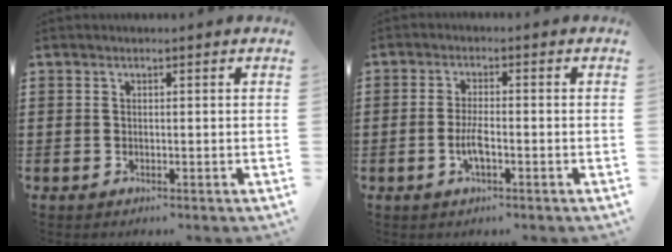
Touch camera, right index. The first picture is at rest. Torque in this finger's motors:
{"motor_torque": [1.62, 0.52, 0.05, 0.02]}